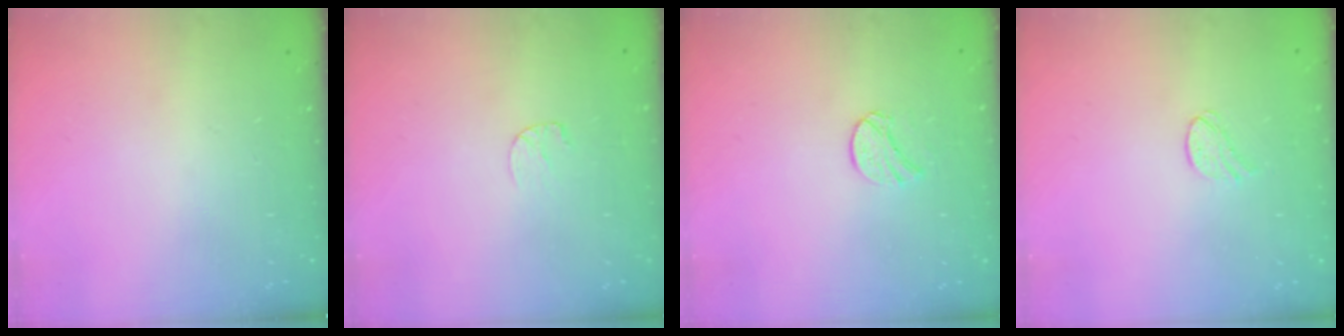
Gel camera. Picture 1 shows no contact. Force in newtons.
{"total": 3.5, "press": 3.5, "slide": 0.3}
{"total": 7.1, "press": 7.0, "slide": 0.6}
{"total": 6.1, "press": 6.1, "slide": 0.6}